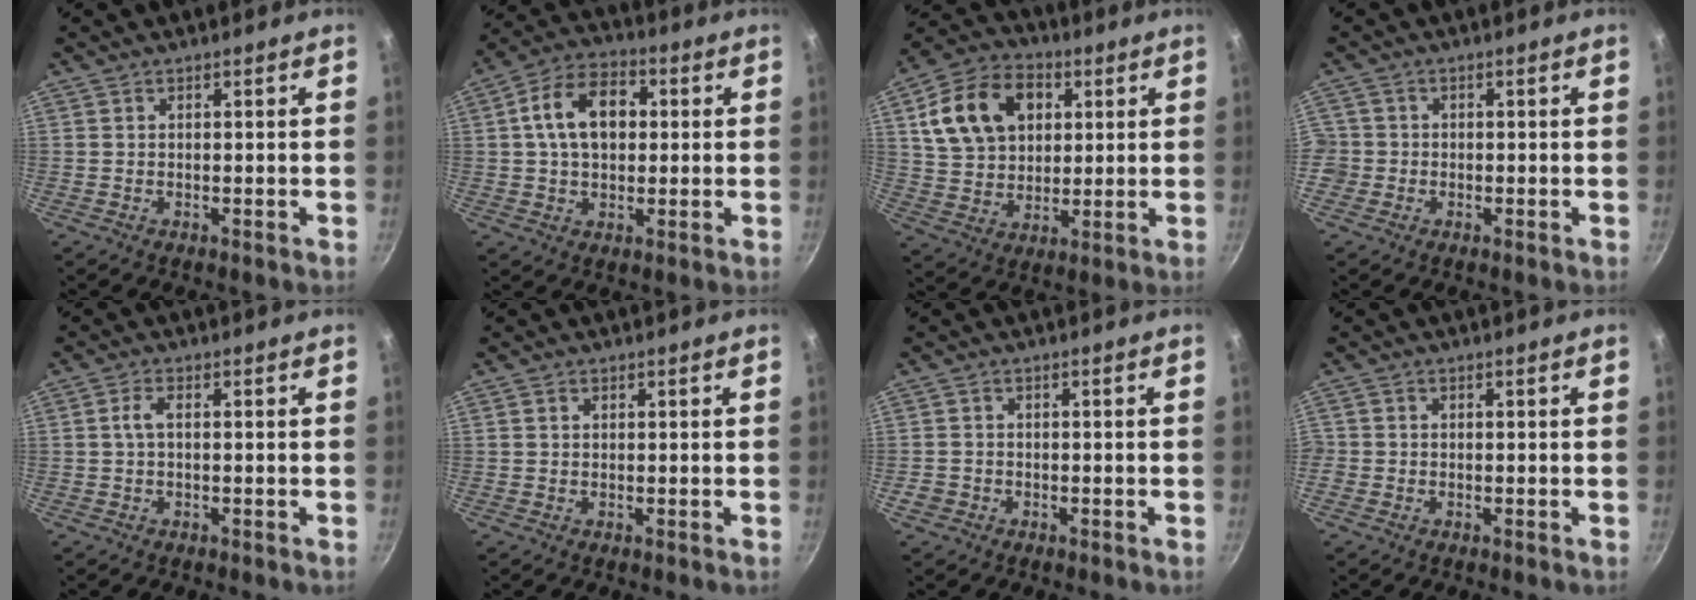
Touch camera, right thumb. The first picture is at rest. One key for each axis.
{"total": 12.6, "fx": 2.0, "fy": 8.5, "fz": 9.1, "tx": -0.128, "ty": 0.021, "tz": 0.022}
{"total": 17.0, "fx": 5.3, "fy": 12.3, "fz": 10.4, "tx": -0.167, "ty": 0.004, "tz": 0.090}
{"total": 3.2, "fx": -0.8, "fy": 3.1, "fz": 0.6, "tx": 0.003, "ty": 0.011, "tz": -0.015}
{"total": 2.1, "fx": 0.0, "fy": 0.8, "fz": 1.9, "tx": -0.048, "ty": 0.008, "tz": -0.001}
{"total": 0.6, "fx": 0.3, "fy": 0.5, "fz": 0.2, "tx": -0.001, "ty": 0.003, "tz": 0.005}
{"total": 2.0, "fx": -1.0, "fy": 1.7, "fz": 0.5, "tx": -0.006, "ty": 0.009, "tz": -0.015}
{"total": 1.0, "fx": -0.3, "fy": 0.9, "fz": 0.2, "tx": -0.003, "ty": 0.002, "tz": -0.008}